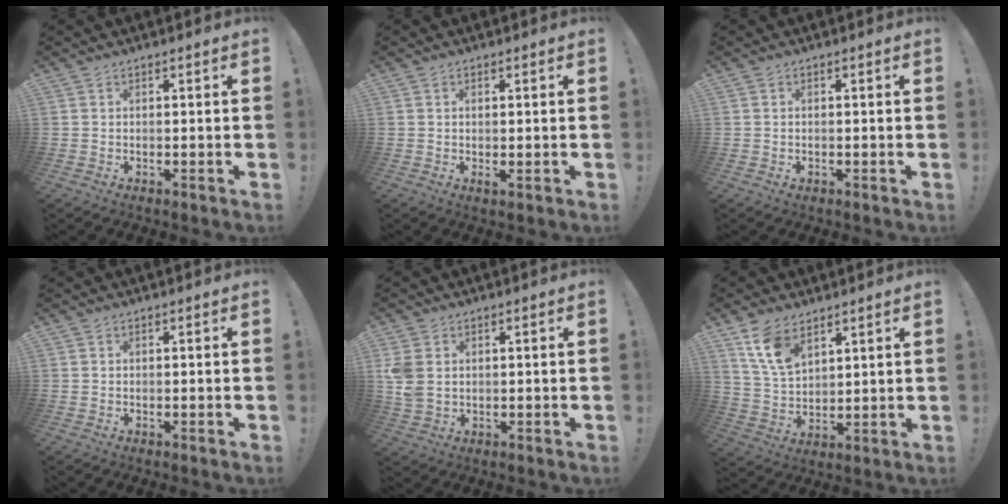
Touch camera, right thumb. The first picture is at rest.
{"total": 1.4, "force": [0.5, 0.4, 1.2], "torque": [-0.007, -0.008, 0.006]}
{"total": 0.8, "force": [0.0, 0.8, 0.1], "torque": [-0.003, 0.002, 0.000]}
{"total": 0.0}
{"total": 6.4, "force": [1.9, 4.5, 4.1], "torque": [-0.084, -0.009, 0.036]}
{"total": 10.8, "force": [7.0, 5.8, 5.8], "torque": [-0.107, -0.030, 0.138]}